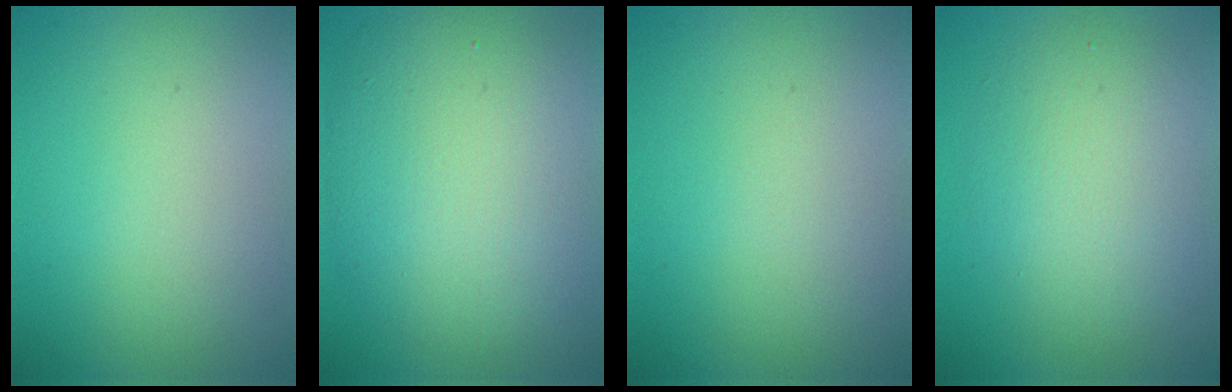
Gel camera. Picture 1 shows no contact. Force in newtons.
{"total": 10.5, "press": 10.5, "slide": 0.2}
{"total": 0.0}
{"total": 4.7, "press": 4.7, "slide": 0.3}